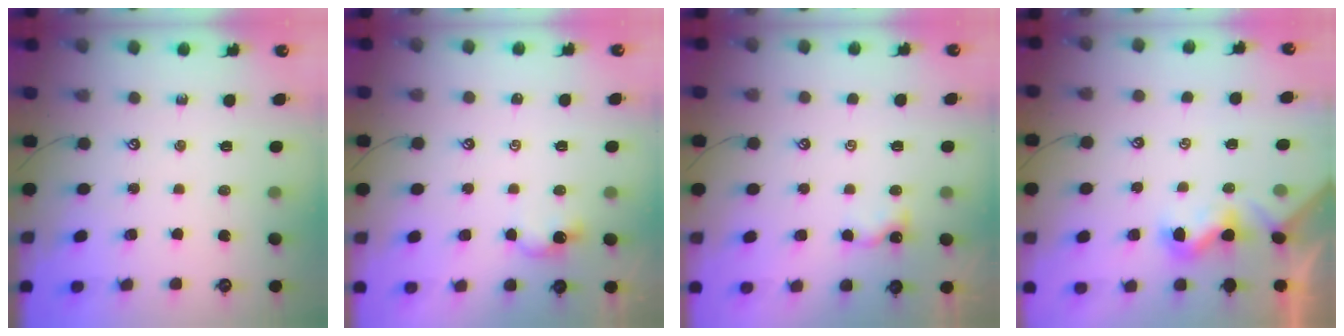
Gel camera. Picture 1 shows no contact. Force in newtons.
{"total": 0.5, "press": 0.5, "slide": 0.2}
{"total": 3.3, "press": 3.3, "slide": 0.0}
{"total": 1.2, "press": 1.0, "slide": 0.6}